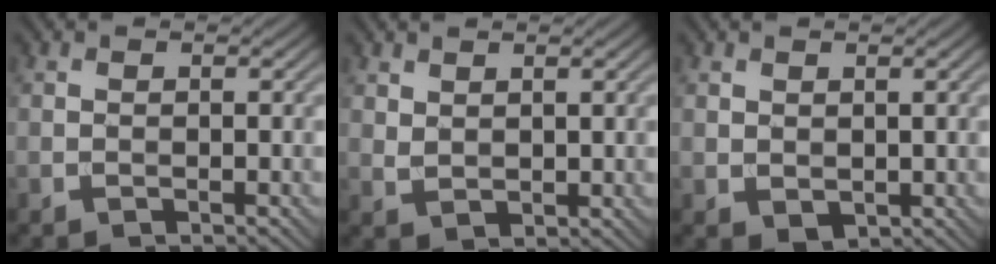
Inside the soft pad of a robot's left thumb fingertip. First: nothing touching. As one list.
[{"total": 2.0, "force": [1.5, 1.1, 0.8], "torque": [-0.022, -0.005, 0.036]}, {"total": 1.6, "force": [0.7, 1.2, 0.8], "torque": [-0.019, -0.006, 0.020]}]